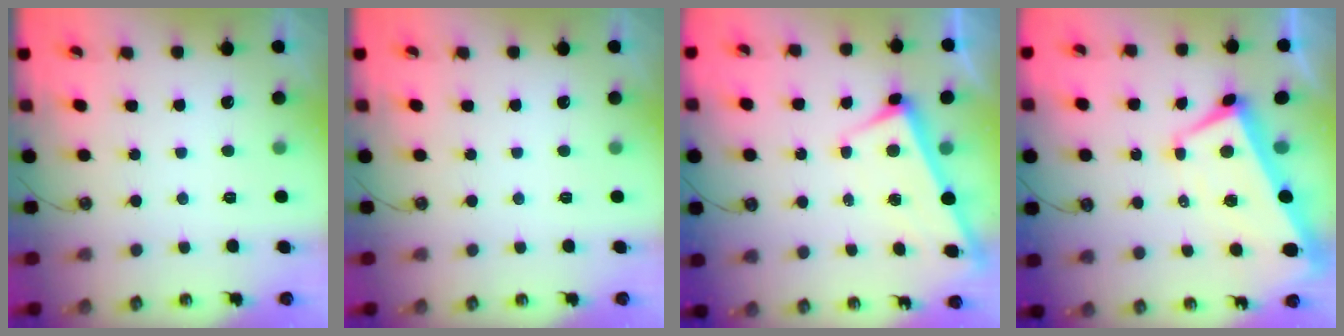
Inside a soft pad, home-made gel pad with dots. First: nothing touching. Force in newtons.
{"total": 0.0}
{"total": 2.7, "press": 2.7, "slide": 0.4}
{"total": 4.7, "press": 4.6, "slide": 0.9}